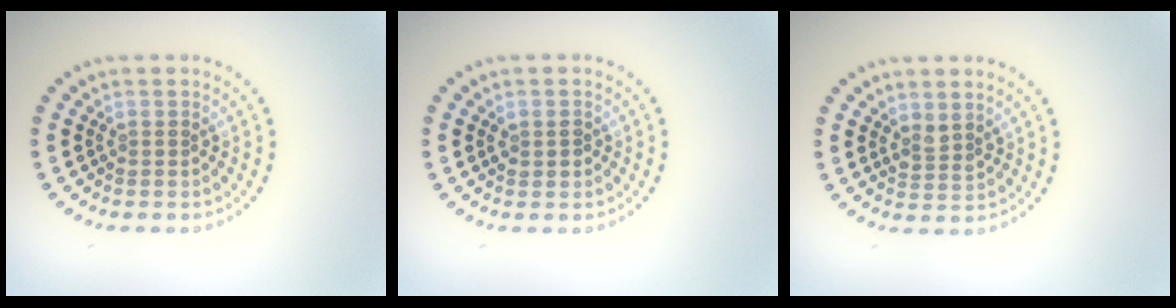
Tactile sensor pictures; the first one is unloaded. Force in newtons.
{"total": 1.3, "press": 1.3, "slide": 0.2}
{"total": 1.5, "press": 1.2, "slide": 0.9}